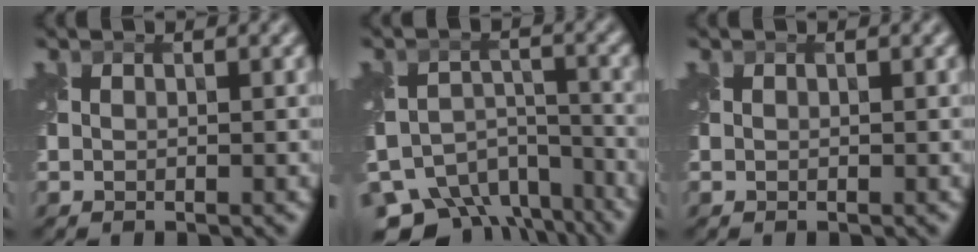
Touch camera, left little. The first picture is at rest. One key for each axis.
{"total": 11.5, "fx": -9.3, "fy": 5.9, "fz": 3.2, "tx": -0.044, "ty": -0.011, "tz": -0.125}
{"total": 0.0}